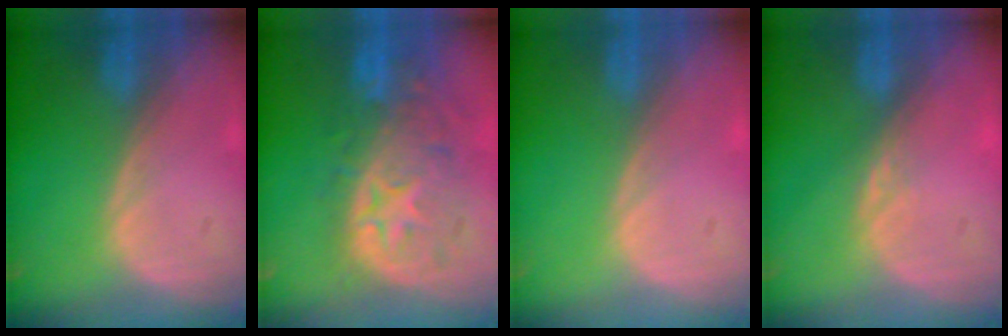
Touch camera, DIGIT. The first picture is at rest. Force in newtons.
{"total": 11.0, "press": 9.7, "slide": 5.1}
{"total": 0.0}
{"total": 1.5, "press": 1.3, "slide": 0.8}